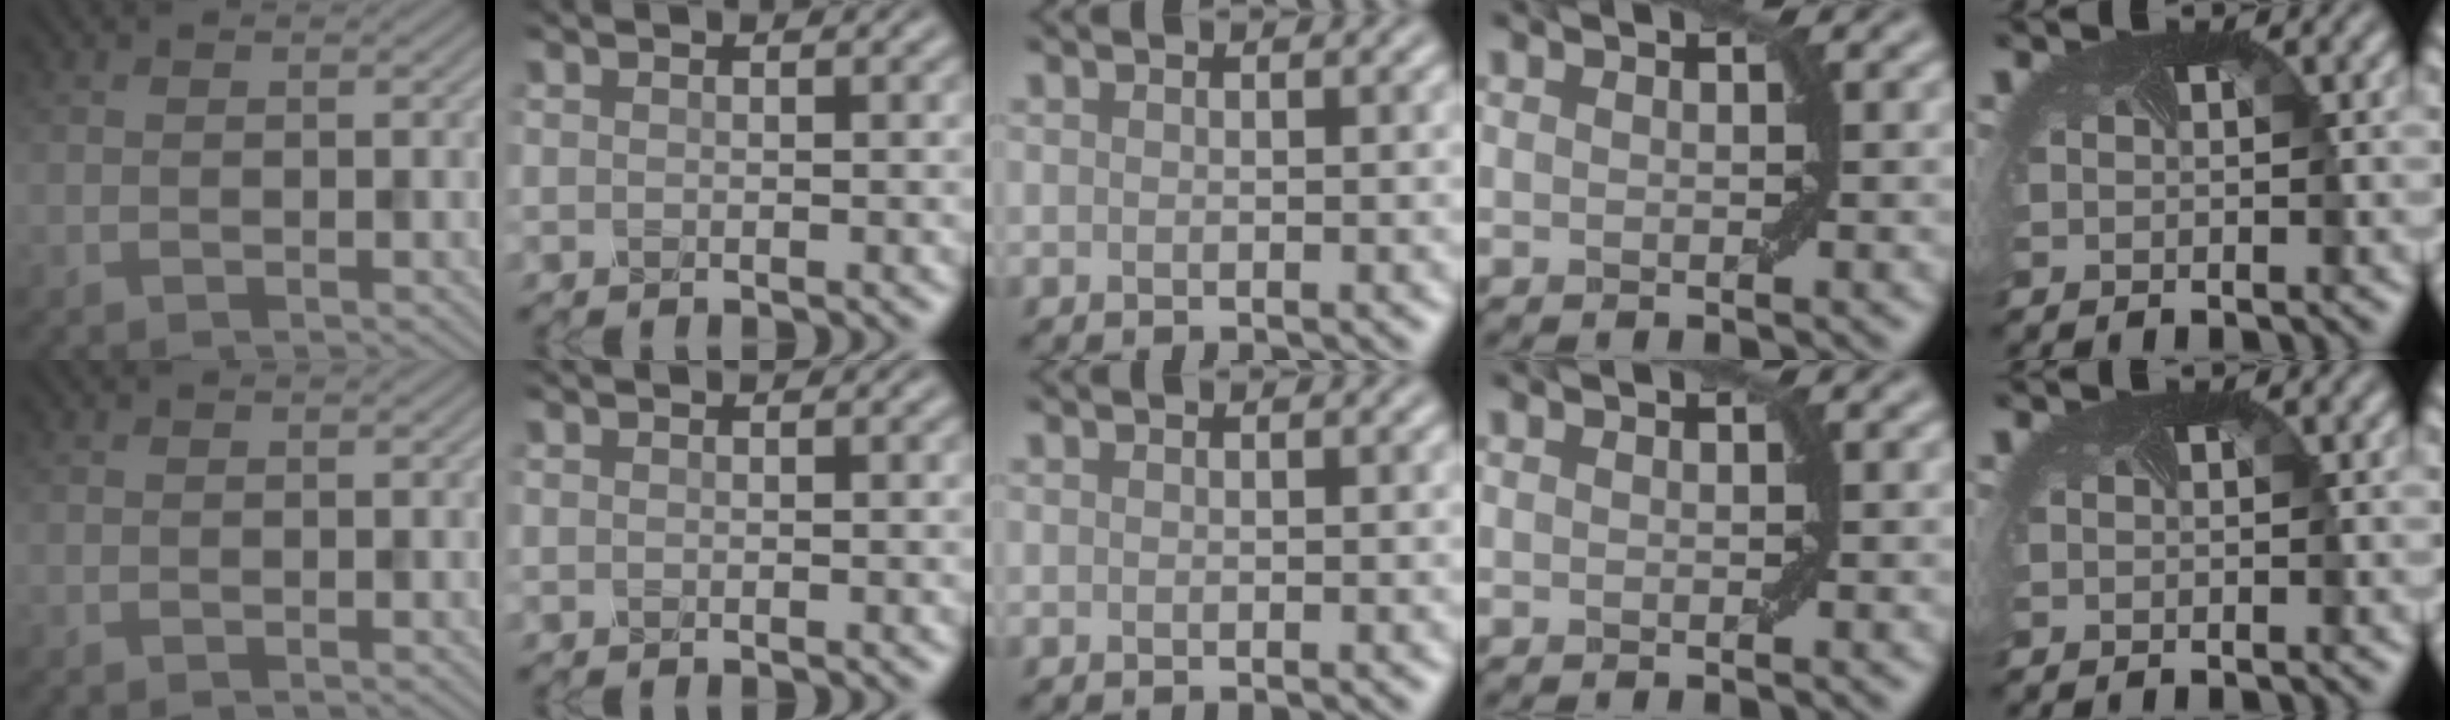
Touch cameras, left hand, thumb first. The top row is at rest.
{}